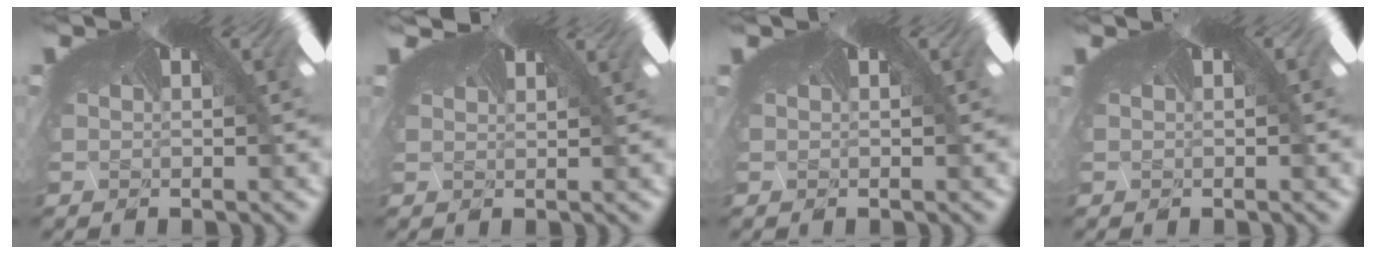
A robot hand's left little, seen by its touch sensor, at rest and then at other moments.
{"total": 1.8, "force": [1.0, 1.1, 1.1], "torque": [-0.026, 0.008, 0.009]}
{"total": 0.0}
{"total": 0.0}